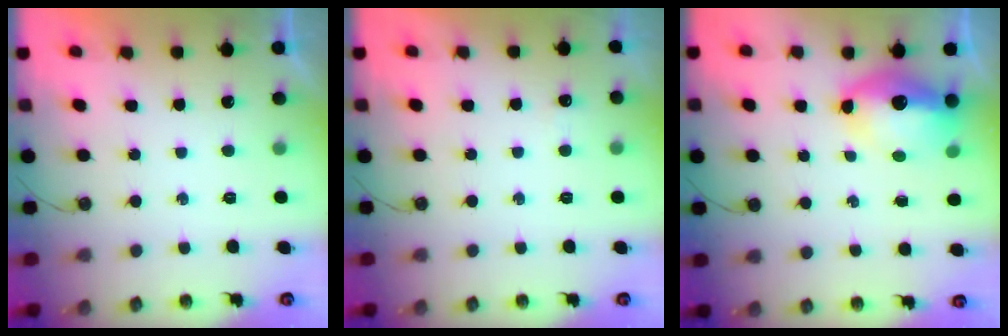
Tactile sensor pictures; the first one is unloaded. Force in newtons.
{"total": 3.3, "press": 3.2, "slide": 0.7}
{"total": 12.4, "press": 12.3, "slide": 1.2}